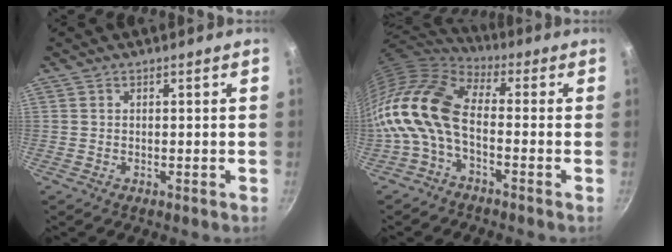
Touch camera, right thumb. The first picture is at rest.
{"total": 12.9, "force": [-2.3, 6.8, 10.7], "torque": [-0.200, 0.029, -0.062]}